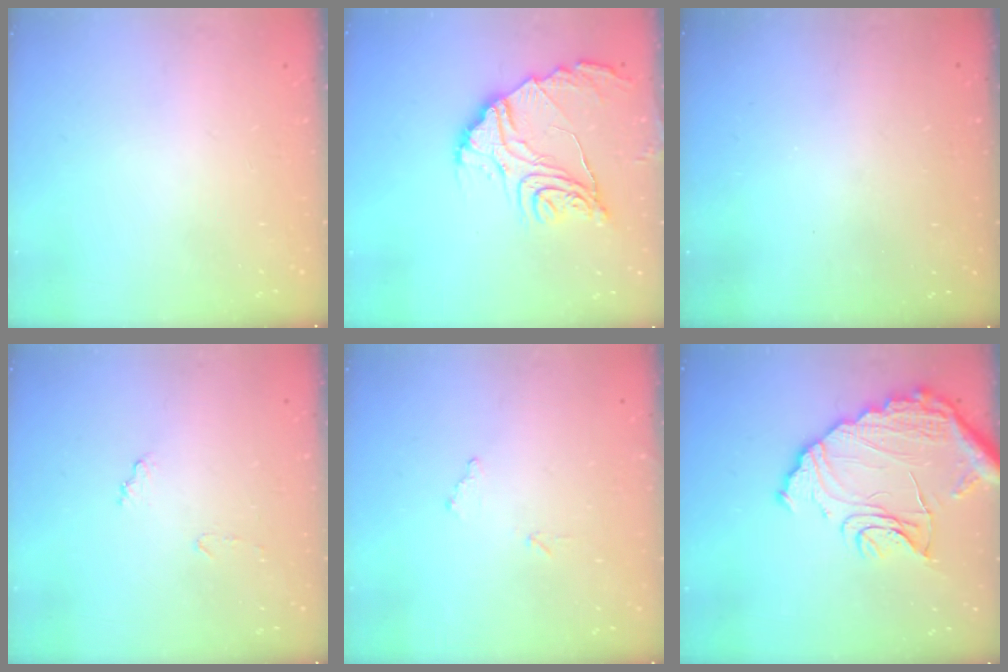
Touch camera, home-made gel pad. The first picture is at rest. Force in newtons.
{"total": 15.7, "press": 15.6, "slide": 1.1}
{"total": 3.4, "press": 3.4, "slide": 0.1}
{"total": 7.1, "press": 7.1, "slide": 0.5}
{"total": 7.2, "press": 7.1, "slide": 0.5}
{"total": 17.4, "press": 17.3, "slide": 1.3}